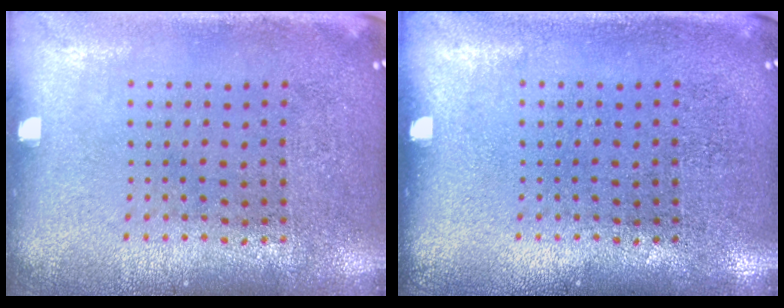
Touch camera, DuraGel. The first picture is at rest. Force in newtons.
{"total": 0.0}